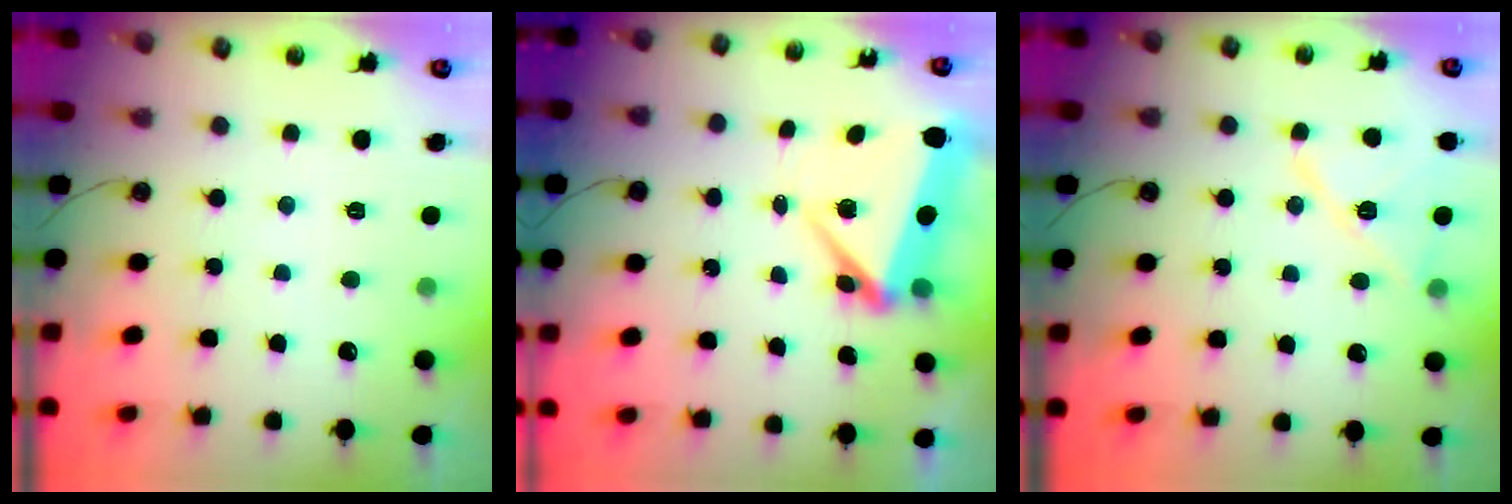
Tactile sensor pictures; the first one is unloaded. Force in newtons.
{"total": 7.0, "press": 6.8, "slide": 1.8}
{"total": 12.5, "press": 12.4, "slide": 0.7}